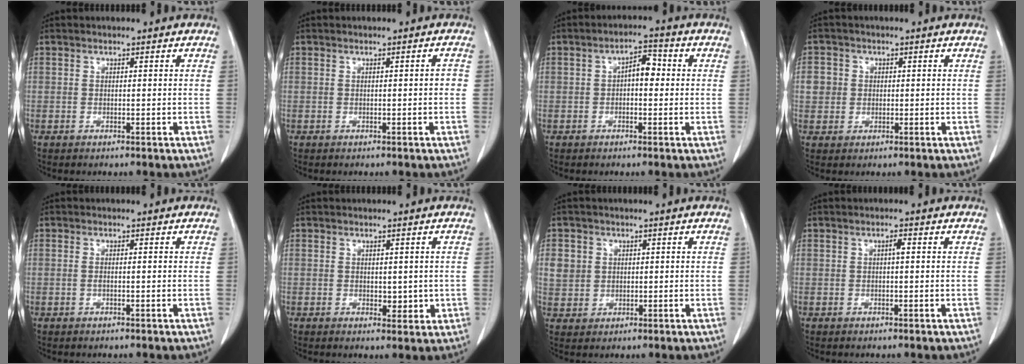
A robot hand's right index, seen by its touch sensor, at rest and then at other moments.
{"total": 0.9, "force": [-0.2, 0.2, 0.9], "torque": [-0.009, 0.002, 0.000]}
{"total": 4.0, "force": [0.1, 1.9, 3.5], "torque": [-0.055, 0.018, -0.002]}
{"total": 3.3, "force": [0.4, 3.2, 0.6], "torque": [-0.002, 0.010, 0.010]}
{"total": 0.6, "force": [-0.1, 0.1, 0.6], "torque": [-0.010, 0.002, 0.001]}
{"total": 2.3, "force": [0.1, 1.6, 1.7], "torque": [-0.018, -0.002, 0.010]}
{"total": 4.4, "force": [1.2, 4.1, 1.0], "torque": [-0.019, 0.008, 0.031]}
{"total": 0.9, "force": [0.1, 0.2, 0.9], "torque": [-0.016, 0.003, 0.001]}